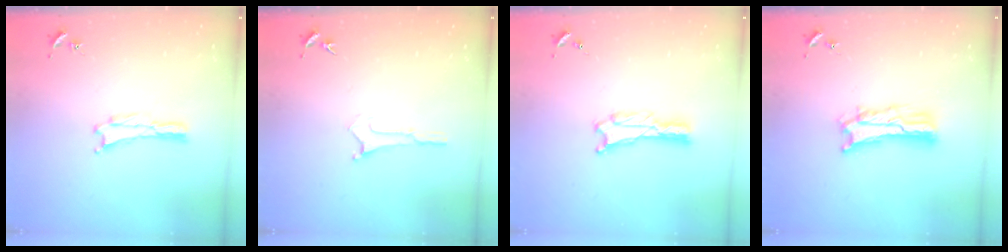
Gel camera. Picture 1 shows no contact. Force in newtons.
{"total": 0.0}
{"total": 0.7, "press": 0.7, "slide": 0.1}
{"total": 5.1, "press": 5.1, "slide": 0.5}